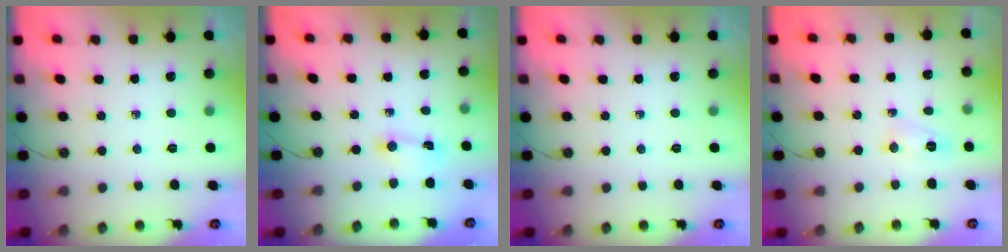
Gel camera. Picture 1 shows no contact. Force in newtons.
{"total": 1.6, "press": 1.6, "slide": 0.3}
{"total": 0.0}
{"total": 4.0, "press": 3.8, "slide": 1.3}